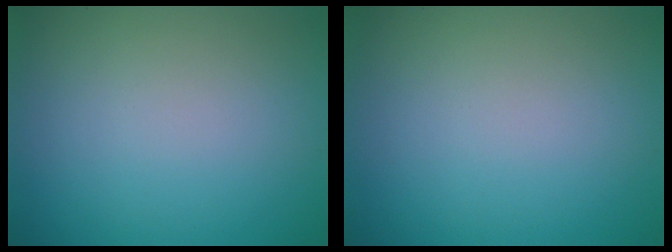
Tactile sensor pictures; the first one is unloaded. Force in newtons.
{"total": 0.0}